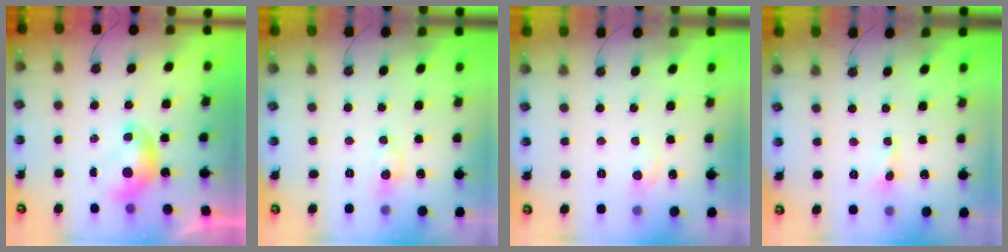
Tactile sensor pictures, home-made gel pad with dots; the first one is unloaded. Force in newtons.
{"total": 0.7, "press": 0.5, "slide": 0.4}
{"total": 0.7, "press": 0.2, "slide": 0.7}
{"total": 0.0}